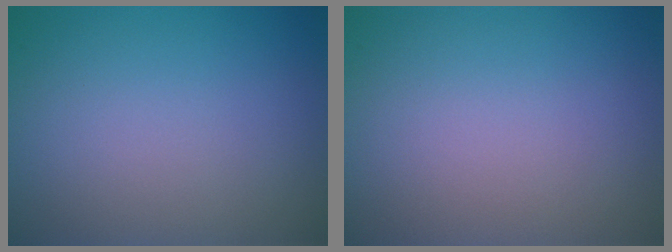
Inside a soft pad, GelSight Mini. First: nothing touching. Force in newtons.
{"total": 0.0}